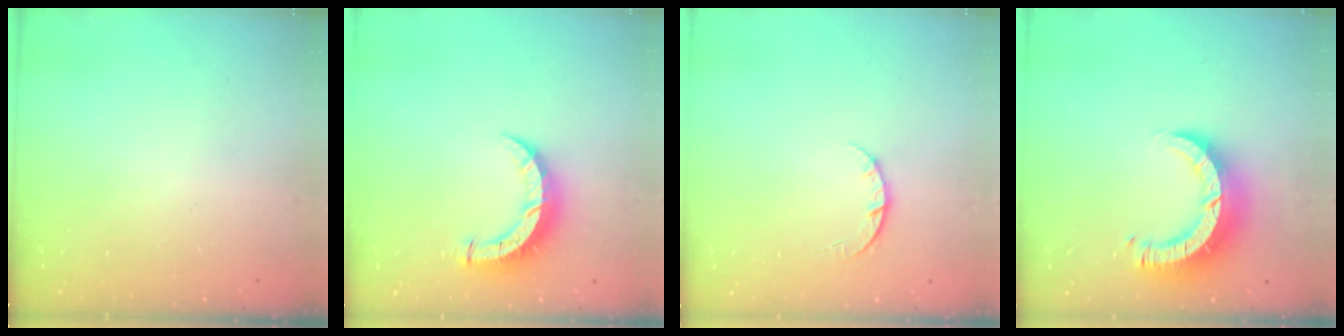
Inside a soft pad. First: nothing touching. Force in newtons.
{"total": 8.2, "press": 8.2, "slide": 0.6}
{"total": 3.6, "press": 3.6, "slide": 0.5}
{"total": 10.0, "press": 9.9, "slide": 1.2}